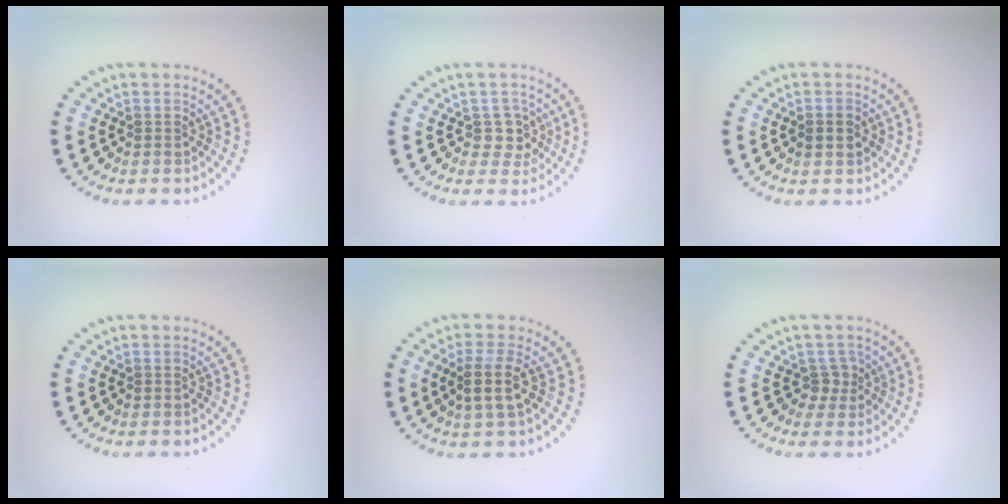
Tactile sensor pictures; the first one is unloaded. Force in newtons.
{"total": 2.4, "press": 2.0, "slide": 1.2}
{"total": 1.1, "press": 1.1, "slide": 0.2}
{"total": 0.0}
{"total": 2.8, "press": 2.4, "slide": 1.5}
{"total": 1.8, "press": 1.4, "slide": 1.2}